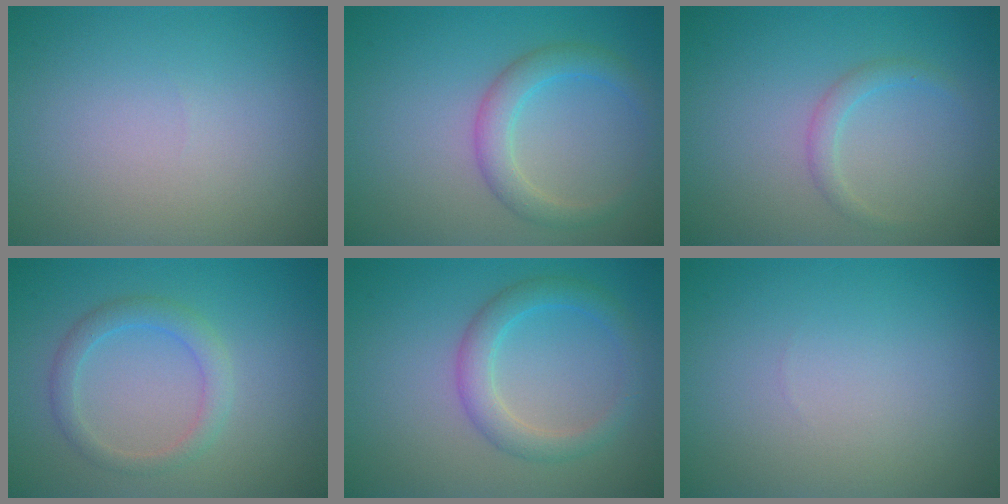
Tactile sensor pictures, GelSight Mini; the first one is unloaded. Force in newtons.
{"total": 3.0, "press": 3.0, "slide": 0.1}
{"total": 1.4, "press": 1.4, "slide": 0.1}
{"total": 2.3, "press": 2.3, "slide": 0.1}
{"total": 3.1, "press": 3.1, "slide": 0.0}
{"total": 0.0}